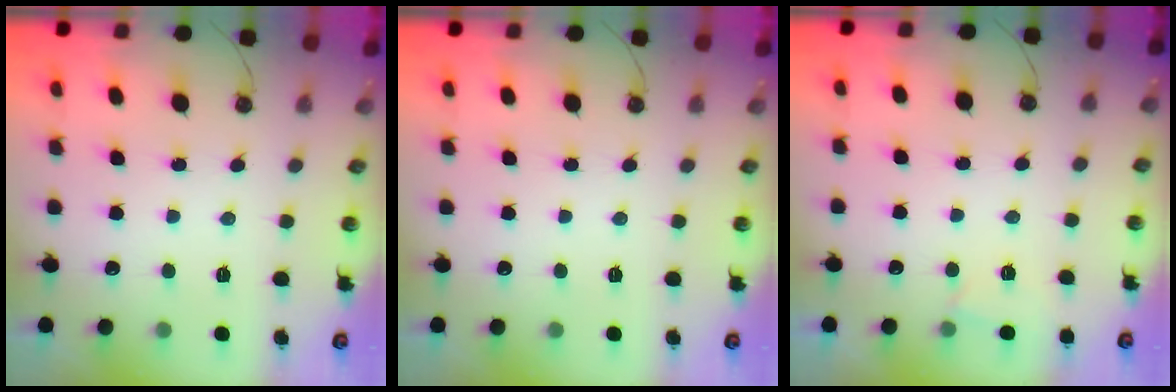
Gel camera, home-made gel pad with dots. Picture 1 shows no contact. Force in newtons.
{"total": 0.0}
{"total": 1.7, "press": 1.6, "slide": 0.4}